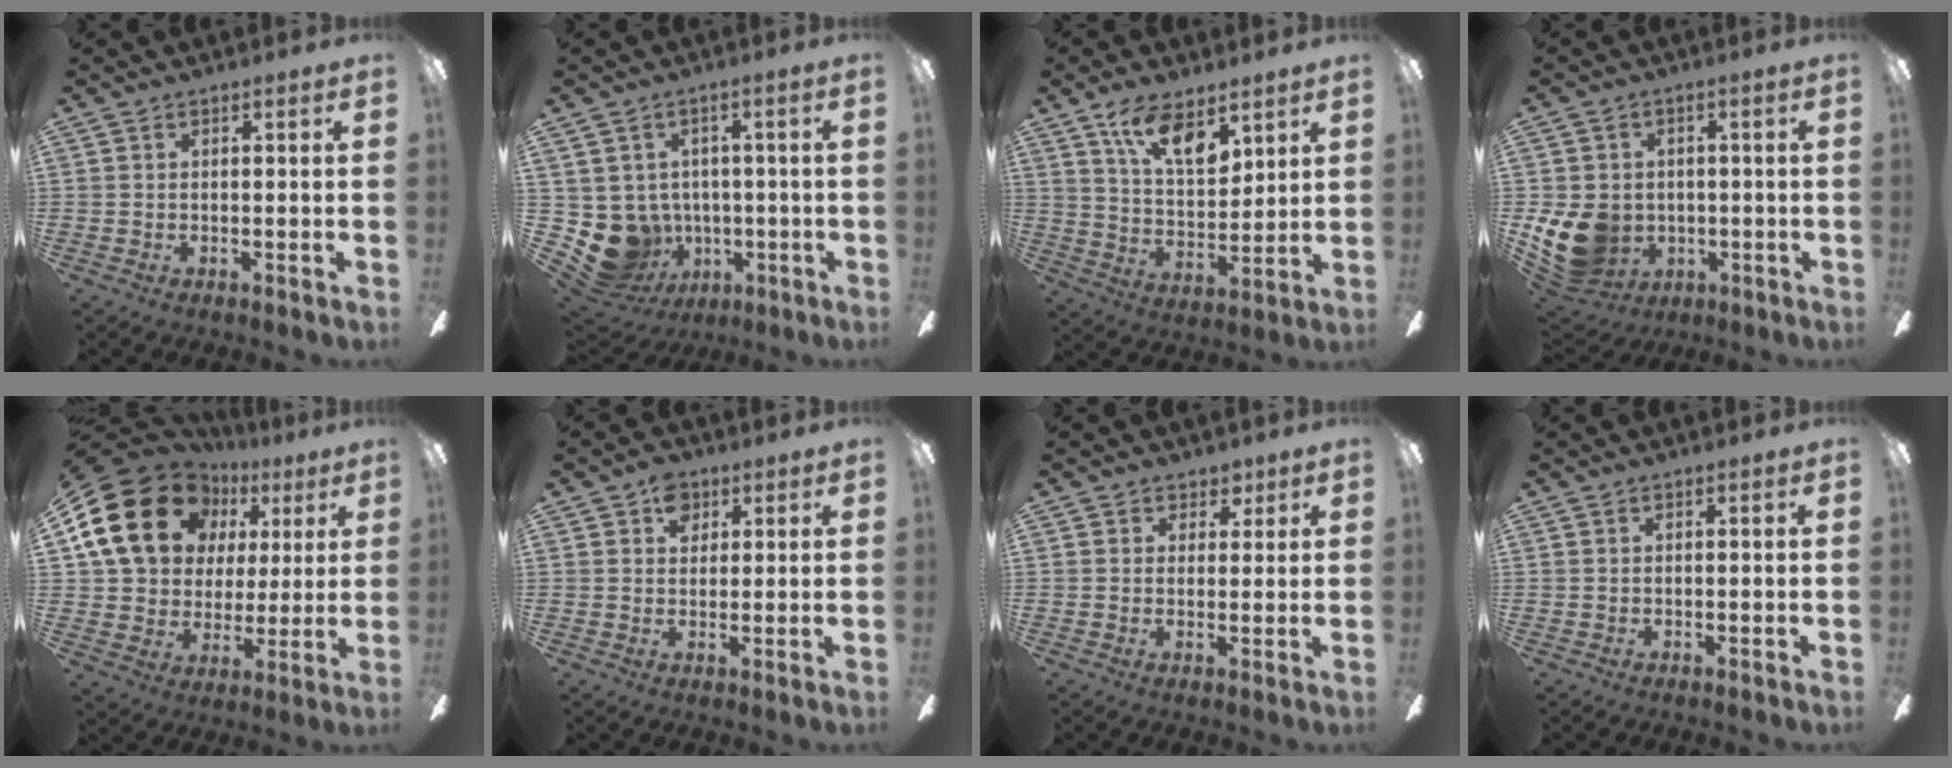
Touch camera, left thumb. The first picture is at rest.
{"total": 11.3, "force": [-2.9, 9.9, 4.5], "torque": [-0.115, 0.007, -0.040]}
{"total": 12.9, "force": [8.4, 5.5, 8.2], "torque": [-0.144, -0.033, 0.152]}
{"total": 12.9, "force": [-2.0, 10.9, 6.7], "torque": [-0.169, -0.001, -0.032]}
{"total": 22.1, "force": [9.3, 17.2, 10.3], "torque": [-0.204, -0.031, 0.187]}
{"total": 5.8, "force": [2.8, 4.3, 2.7], "torque": [-0.031, 0.003, 0.046]}
{"total": 3.3, "force": [2.0, 2.7, 0.3], "torque": [0.008, -0.007, 0.031]}
{"total": 0.0}